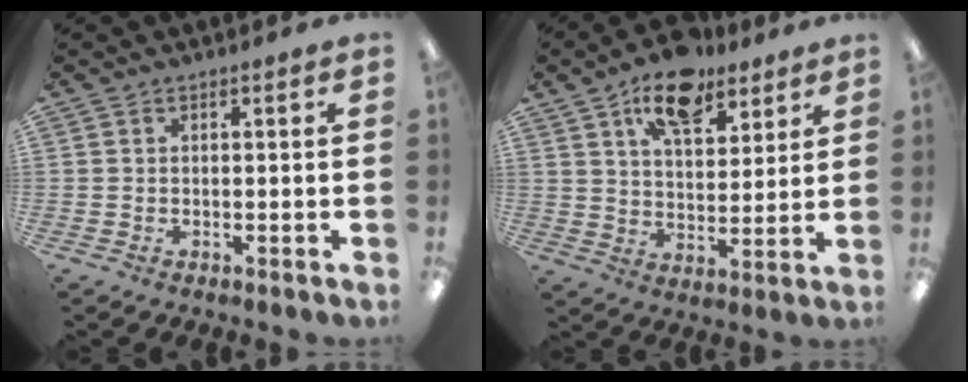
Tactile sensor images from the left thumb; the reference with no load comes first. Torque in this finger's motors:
{"motor_torque": [0.33, 0.36, -0.08, -0.04, 0.08]}